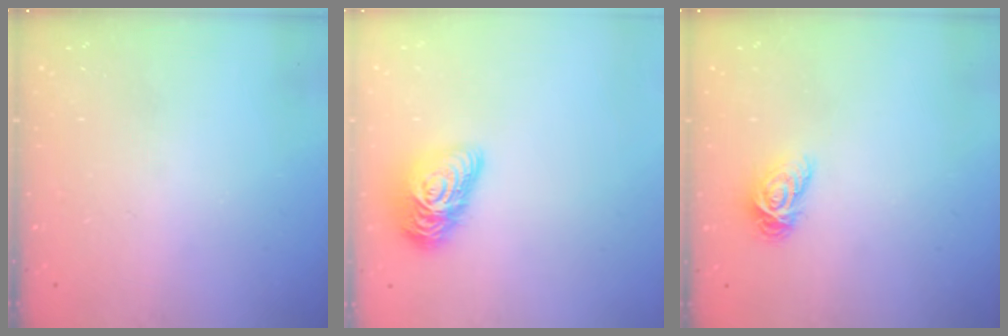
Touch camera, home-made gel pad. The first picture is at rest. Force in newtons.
{"total": 14.2, "press": 14.2, "slide": 0.8}
{"total": 5.7, "press": 5.7, "slide": 0.2}